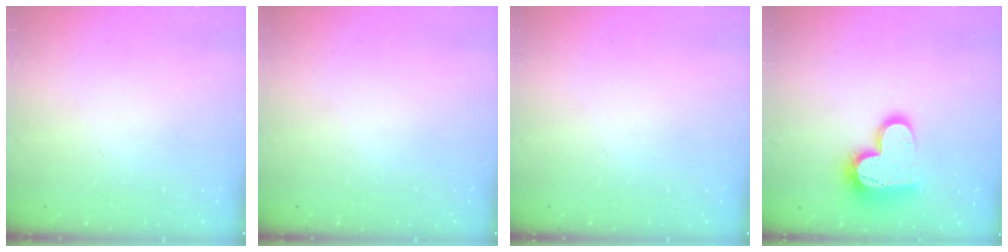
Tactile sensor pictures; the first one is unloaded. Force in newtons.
{"total": 0.0}
{"total": 0.0}
{"total": 15.2, "press": 15.1, "slide": 1.4}